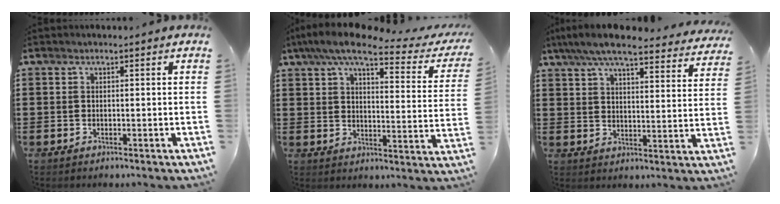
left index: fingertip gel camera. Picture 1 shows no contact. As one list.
[{"total": 8.9, "force": [6.7, 1.1, 5.6], "torque": [-0.117, -0.031, 0.113]}, {"total": 7.6, "force": [6.7, 0.6, 3.5], "torque": [-0.092, -0.030, 0.117]}]